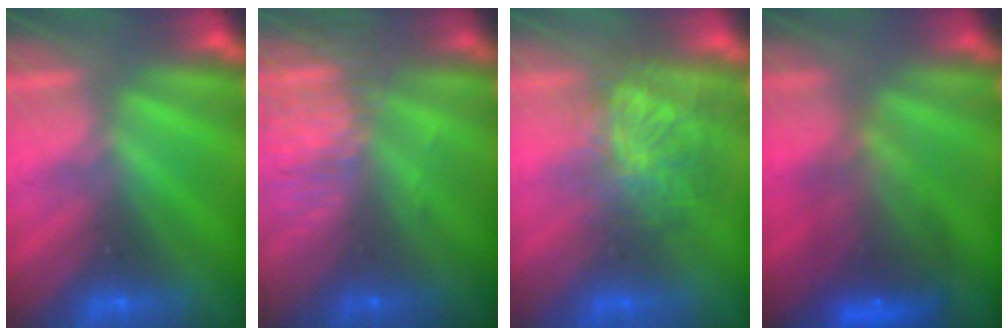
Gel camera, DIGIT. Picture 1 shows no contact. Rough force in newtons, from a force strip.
{"total": 8.9}
{"total": 3.7}
{"total": 7.4}